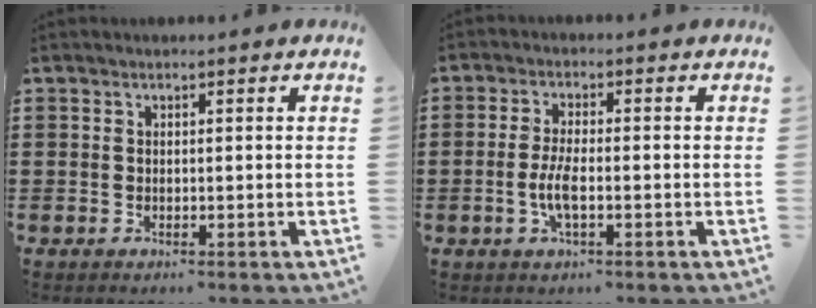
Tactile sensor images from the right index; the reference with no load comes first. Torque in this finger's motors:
{"motor_torque": [2.14, 0.00, 0.41, 0.13]}